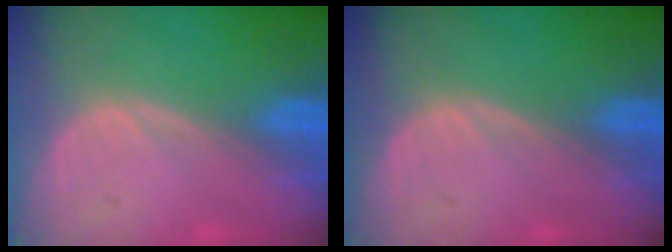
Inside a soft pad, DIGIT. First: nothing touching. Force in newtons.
{"total": 0.0}